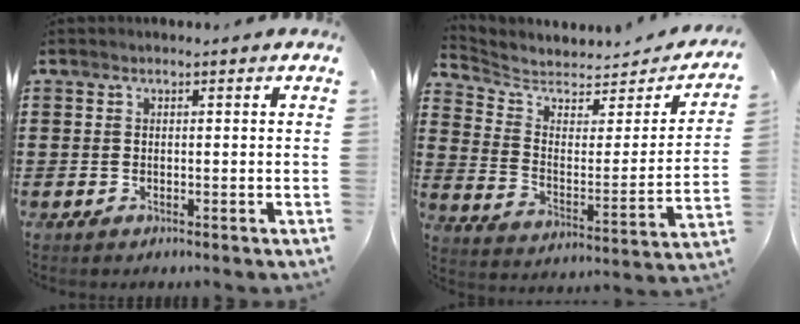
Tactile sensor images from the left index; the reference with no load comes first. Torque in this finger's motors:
{"motor_torque": [1.09, -1.05, 0.04, 0.01]}